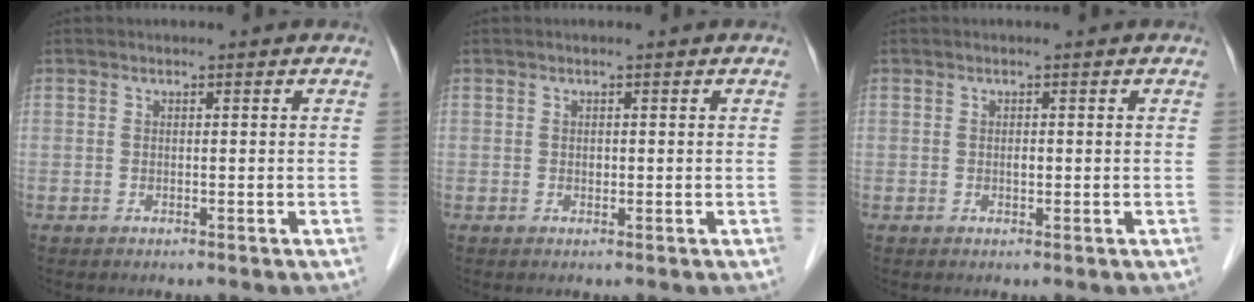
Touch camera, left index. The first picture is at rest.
{"total": 0.5, "force": [0.0, 0.4, 0.3], "torque": [-0.005, 0.002, -0.001]}
{"total": 0.6, "force": [0.0, 0.4, 0.5], "torque": [-0.010, 0.001, -0.001]}